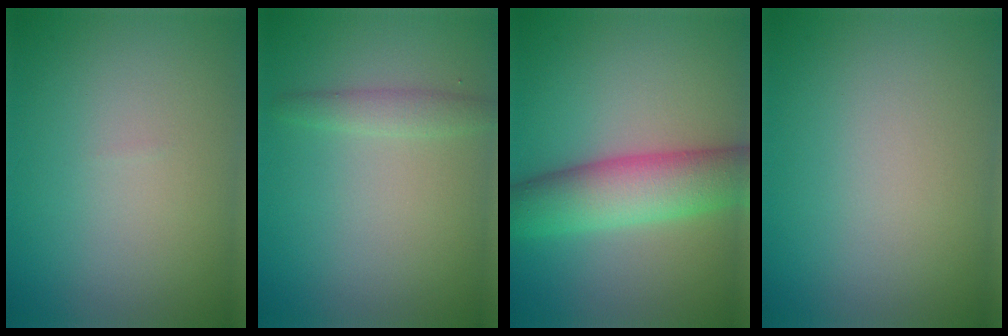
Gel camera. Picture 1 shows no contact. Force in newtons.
{"total": 1.5, "press": 1.5, "slide": 0.1}
{"total": 7.2, "press": 7.2, "slide": 0.1}
{"total": 0.0}